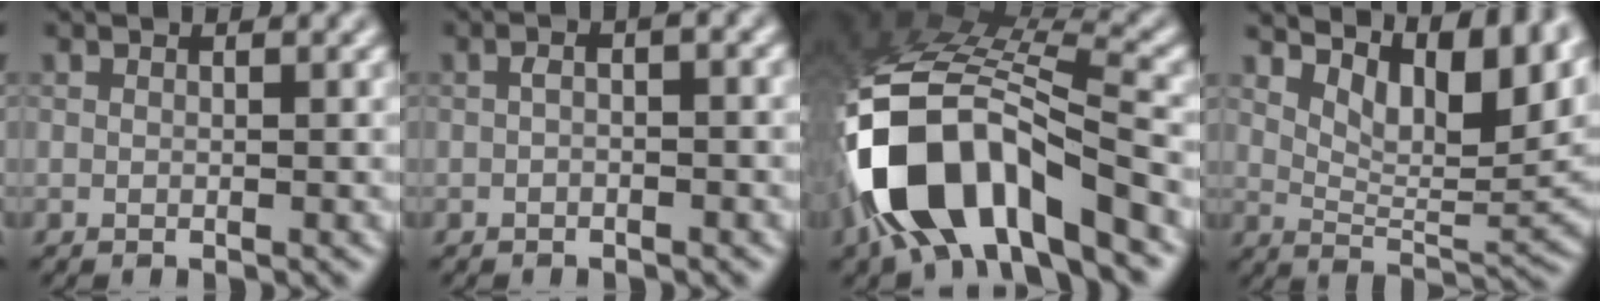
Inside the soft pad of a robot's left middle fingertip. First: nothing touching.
{"total": 1.7, "force": [-0.4, 0.7, 1.5], "torque": [-0.027, 0.002, -0.010]}
{"total": 13.2, "force": [-6.8, 6.0, 9.7], "torque": [-0.185, -0.009, -0.126]}
{"total": 9.0, "force": [5.6, 3.4, 6.2], "torque": [-0.092, 0.000, 0.097]}